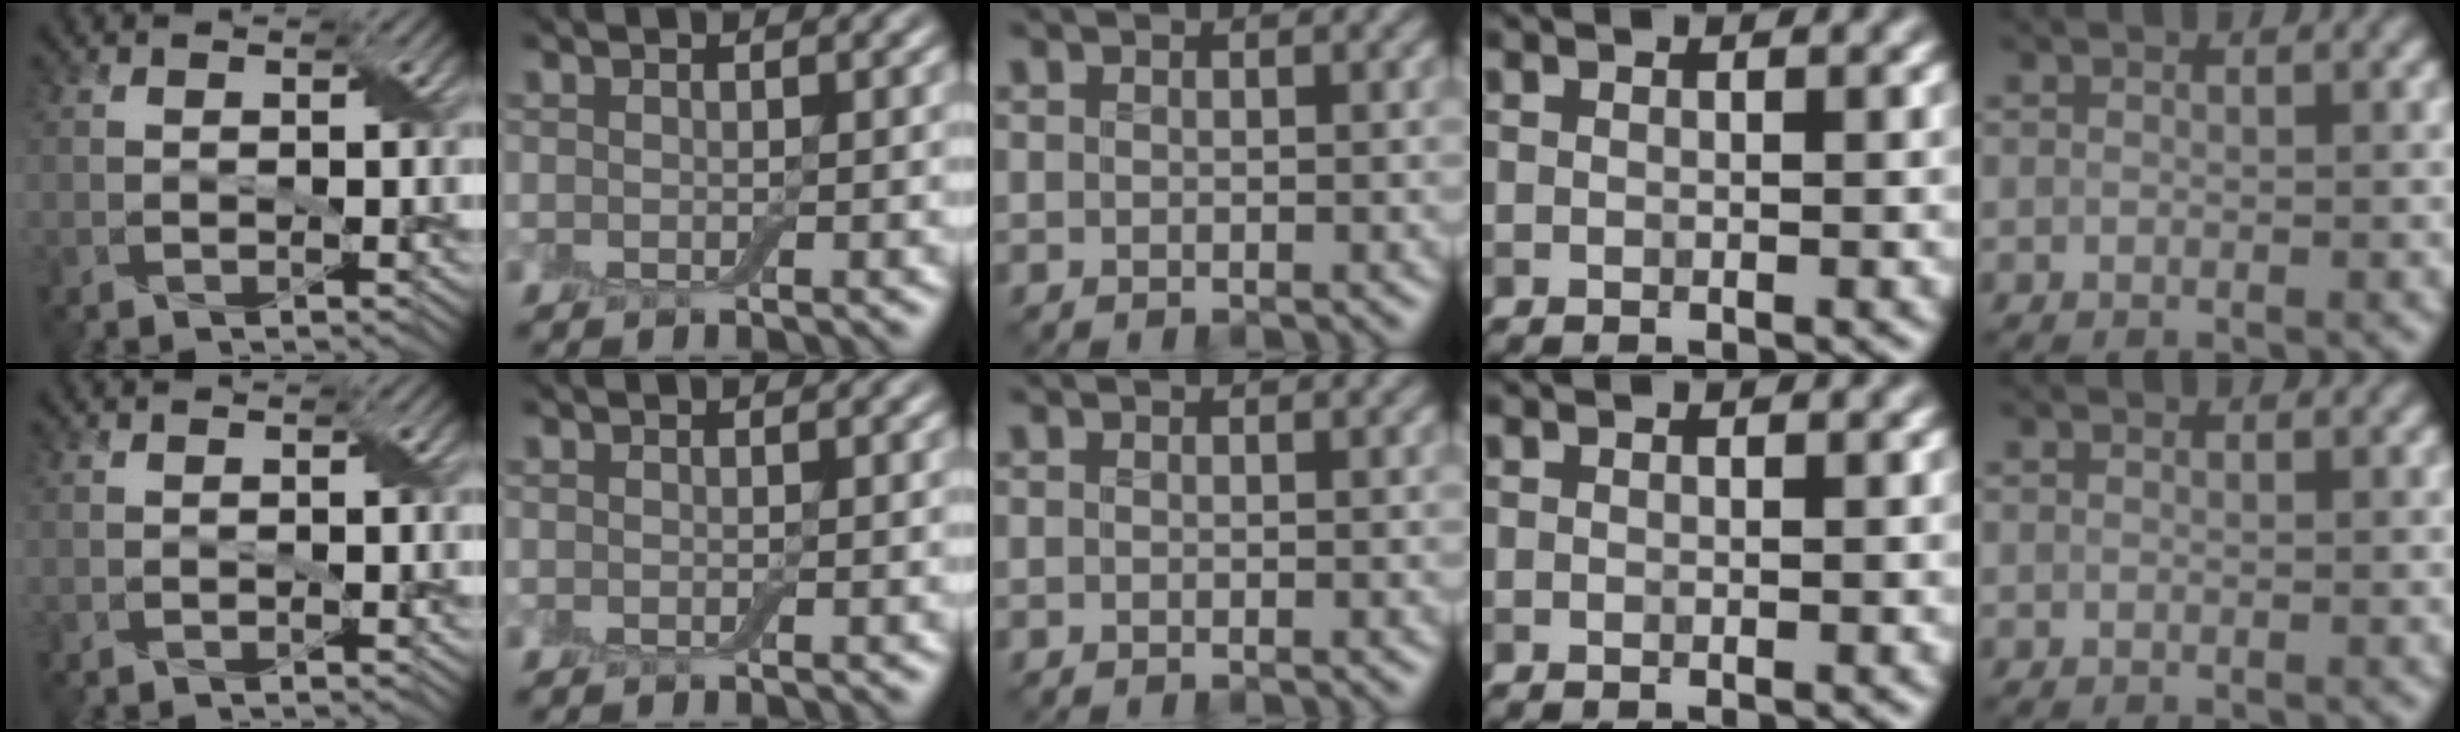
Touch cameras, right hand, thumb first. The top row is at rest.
{}